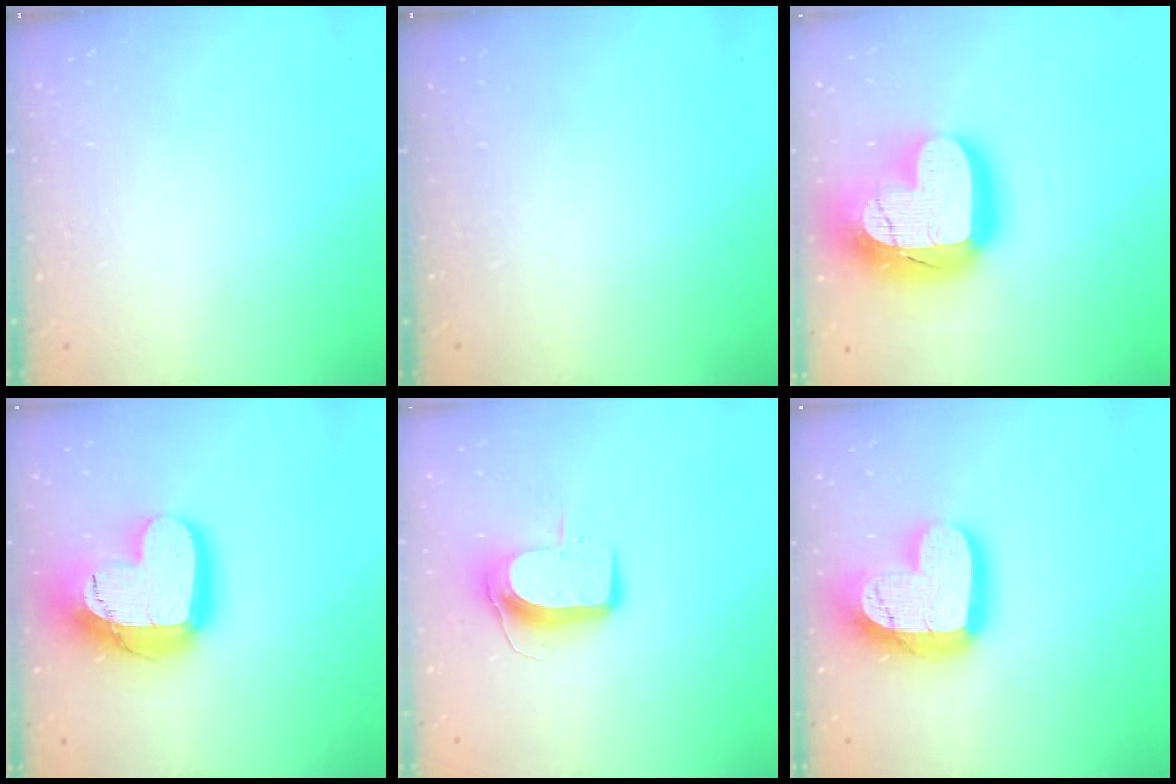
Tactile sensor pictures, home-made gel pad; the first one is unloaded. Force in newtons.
{"total": 0.0}
{"total": 26.0, "press": 25.9, "slide": 2.1}
{"total": 20.1, "press": 20.0, "slide": 1.6}
{"total": 9.5, "press": 9.5, "slide": 0.5}
{"total": 18.7, "press": 18.6, "slide": 1.5}